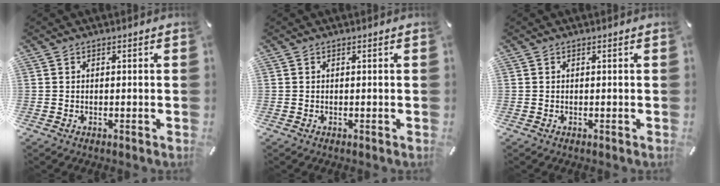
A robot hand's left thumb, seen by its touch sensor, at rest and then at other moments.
{"total": 0.0}
{"total": 0.0}